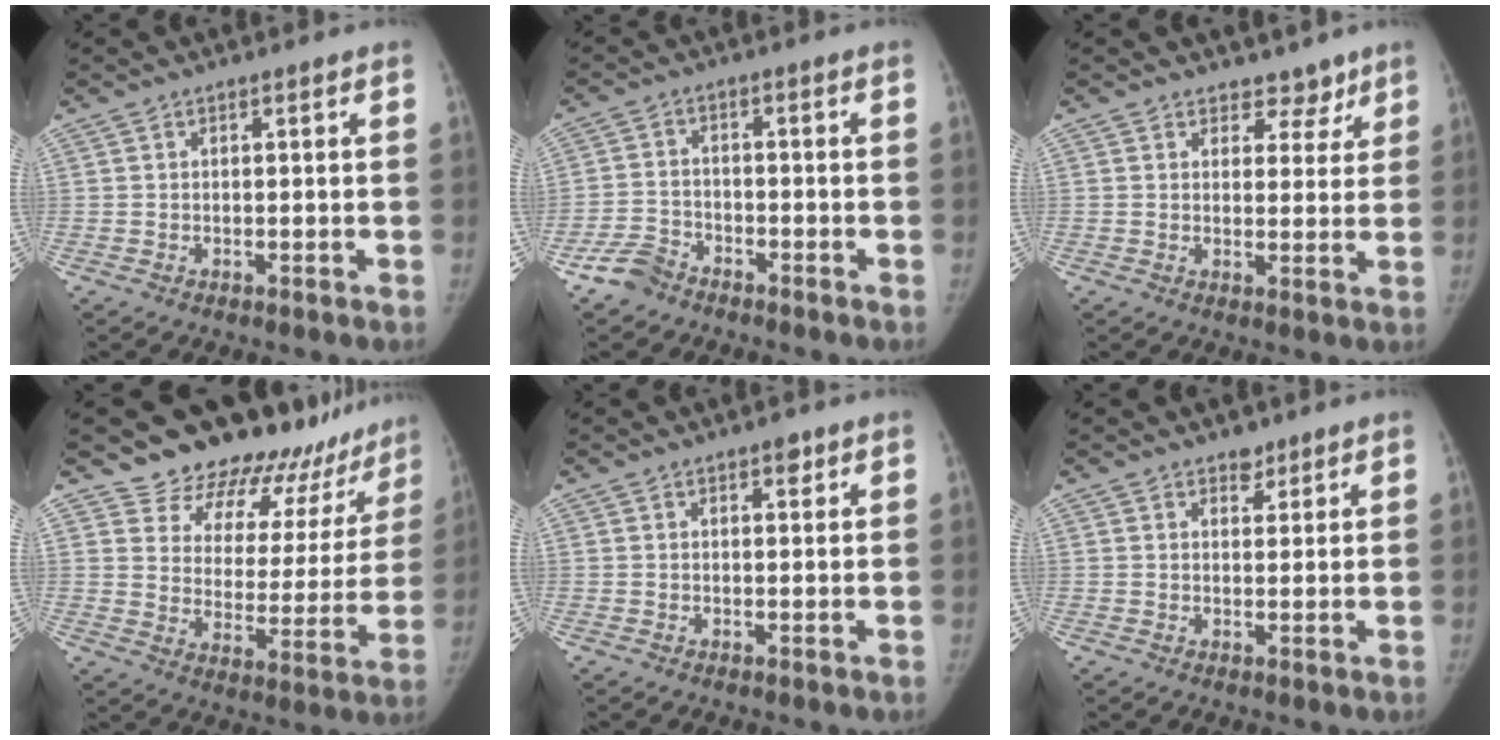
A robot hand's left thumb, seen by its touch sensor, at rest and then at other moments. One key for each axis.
{"total": 4.8, "fx": -3.8, "fy": 2.6, "fz": 1.1, "tx": -0.019, "ty": 0.016, "tz": -0.080}
{"total": 8.5, "fx": 6.1, "fy": 5.8, "fz": 1.2, "tx": 0.031, "ty": -0.030, "tz": 0.068}
{"total": 20.8, "fx": 18.5, "fy": 8.9, "fz": 3.5, "tx": 0.019, "ty": -0.139, "tz": 0.234}
{"total": 1.9, "fx": 1.2, "fy": 0.9, "fz": 1.2, "tx": -0.007, "ty": -0.004, "tz": 0.015}
{"total": 2.3, "fx": 1.8, "fy": 1.4, "fz": 0.6, "tx": 0.008, "ty": -0.011, "tz": 0.023}